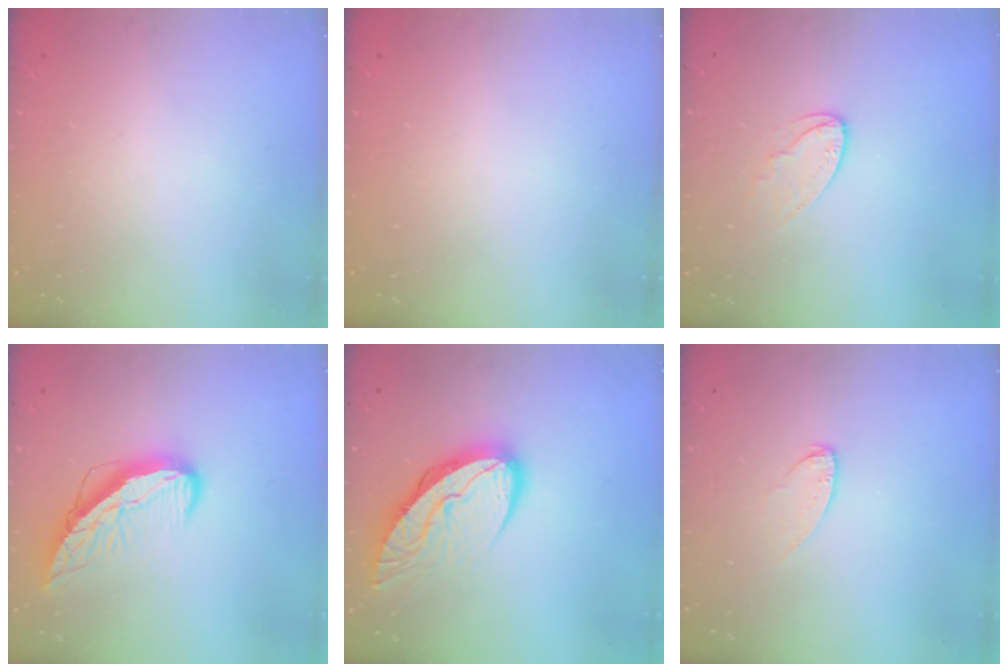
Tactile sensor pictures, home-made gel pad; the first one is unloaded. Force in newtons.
{"total": 0.0}
{"total": 5.5, "press": 5.5, "slide": 0.5}
{"total": 9.9, "press": 9.9, "slide": 1.1}
{"total": 12.0, "press": 11.9, "slide": 1.1}
{"total": 6.6, "press": 6.5, "slide": 0.4}